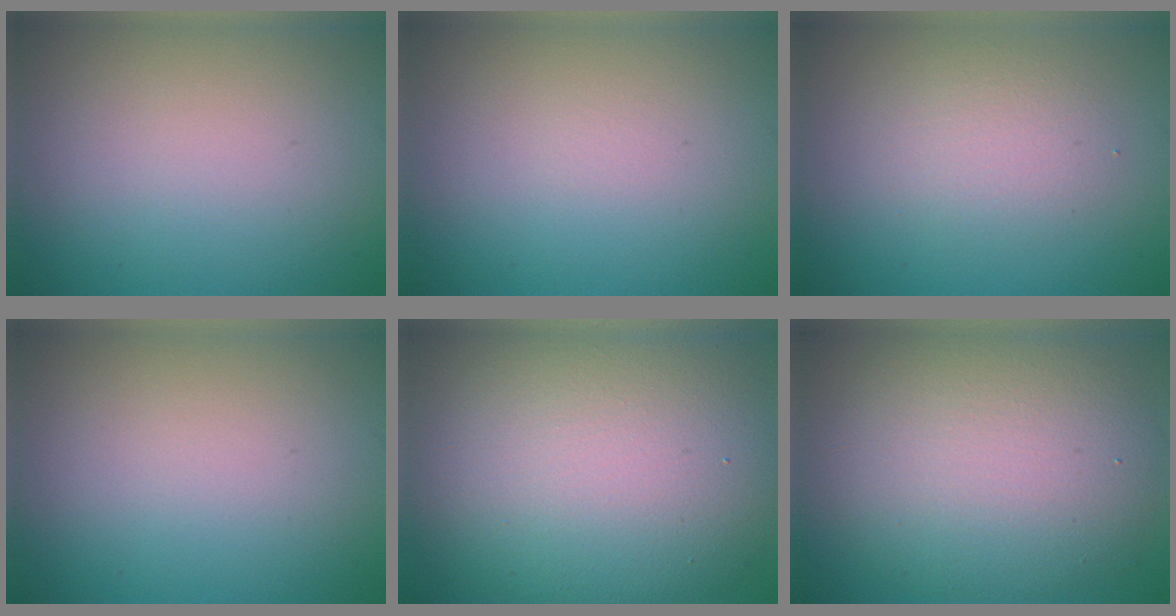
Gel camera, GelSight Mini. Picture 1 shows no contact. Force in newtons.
{"total": 0.0}
{"total": 2.4, "press": 2.4, "slide": 0.2}
{"total": 0.0}
{"total": 14.5, "press": 14.5, "slide": 0.5}
{"total": 9.8, "press": 9.8, "slide": 0.6}